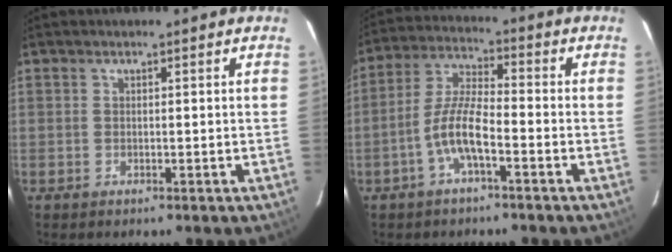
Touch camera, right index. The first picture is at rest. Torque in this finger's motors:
{"motor_torque": [1.17, -0.83, 0.61, 0.15]}